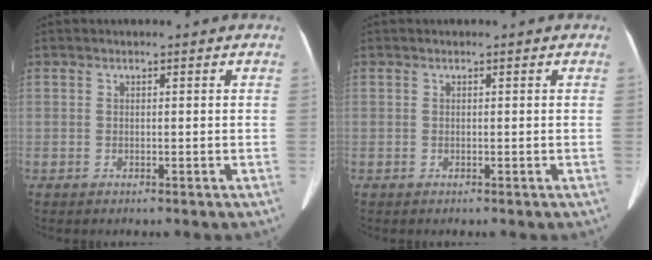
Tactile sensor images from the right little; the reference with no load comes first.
{"total": 0.0}